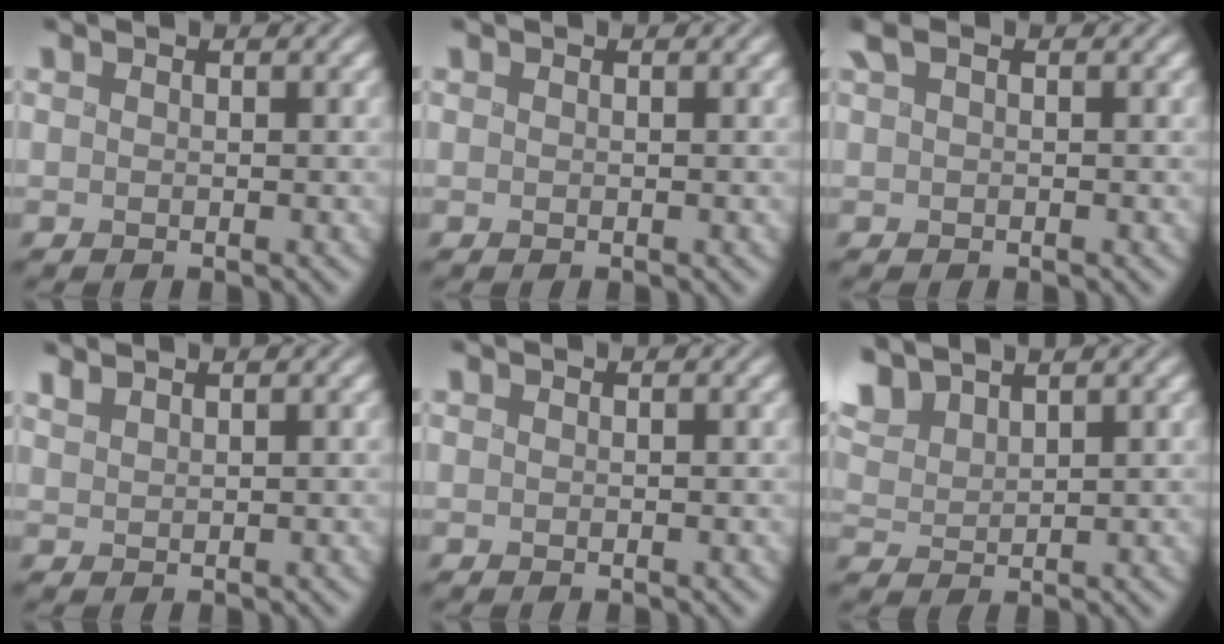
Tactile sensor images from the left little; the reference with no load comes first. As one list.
[{"total": 0.0}, {"total": 1.9, "force": [0.5, 1.1, 1.5], "torque": [-0.039, 0.007, 0.007]}, {"total": 1.0, "force": [1.0, 0.1, 0.3], "torque": [-0.011, 0.007, 0.024]}, {"total": 0.0}, {"total": 4.2, "force": [3.1, 1.5, 2.4], "torque": [-0.066, 0.015, 0.058]}]